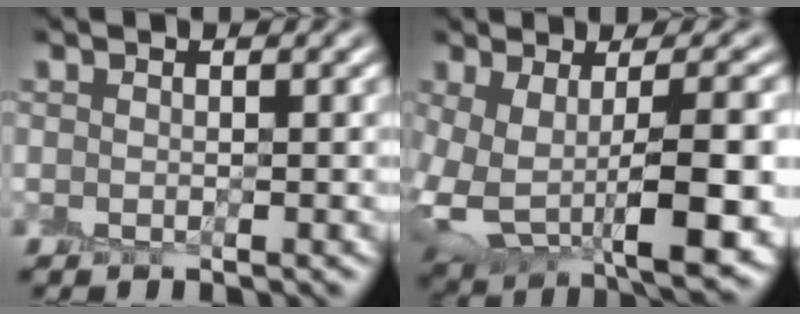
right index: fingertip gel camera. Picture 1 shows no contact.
{"total": 11.2, "force": [-1.4, 5.2, 9.8], "torque": [-0.183, -0.034, 0.000]}